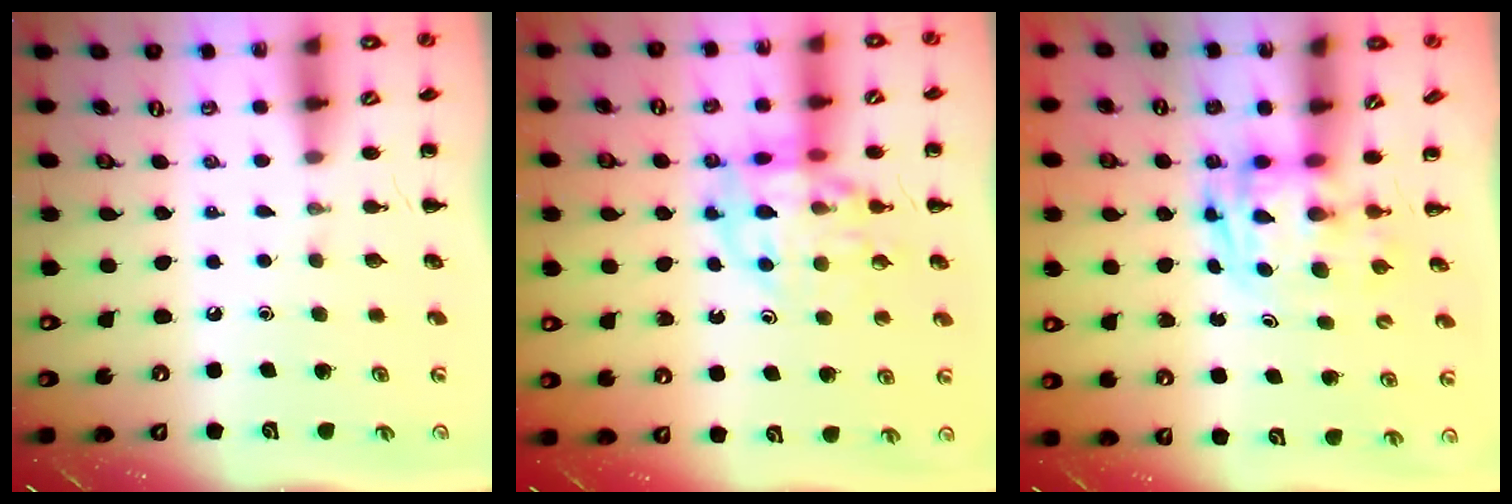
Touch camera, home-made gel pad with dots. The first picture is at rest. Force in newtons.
{"total": 14.0, "press": 13.6, "slide": 3.0}
{"total": 2.8, "press": 2.7, "slide": 0.5}